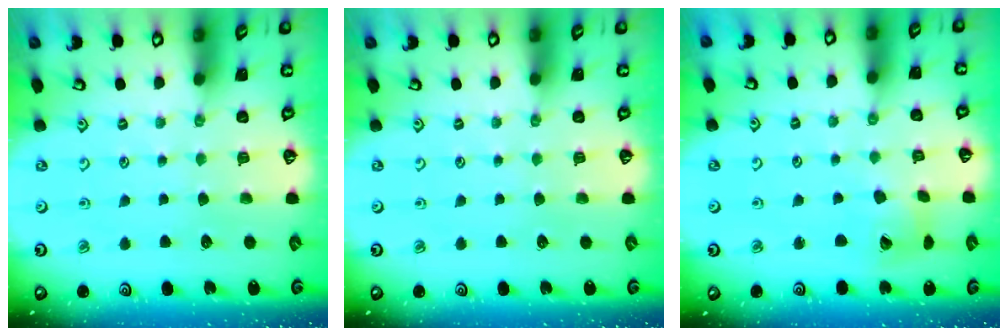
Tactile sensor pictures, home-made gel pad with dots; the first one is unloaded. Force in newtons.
{"total": 0.0}
{"total": 7.4, "press": 7.3, "slide": 1.1}